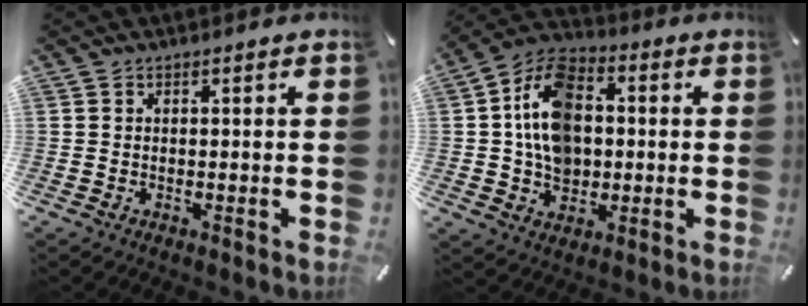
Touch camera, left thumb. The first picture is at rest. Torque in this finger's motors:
{"motor_torque": [2.02, 2.12, 0.54, 0.11, 0.15]}